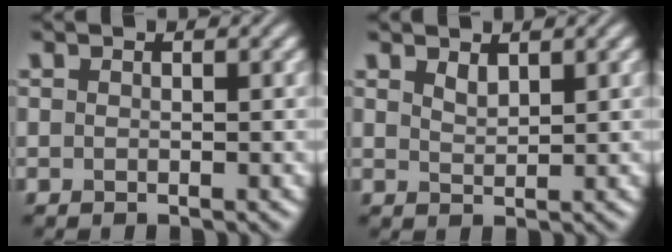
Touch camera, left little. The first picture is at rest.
{"total": 1.3, "force": [1.1, 0.4, 0.6], "torque": [-0.015, -0.002, 0.023]}